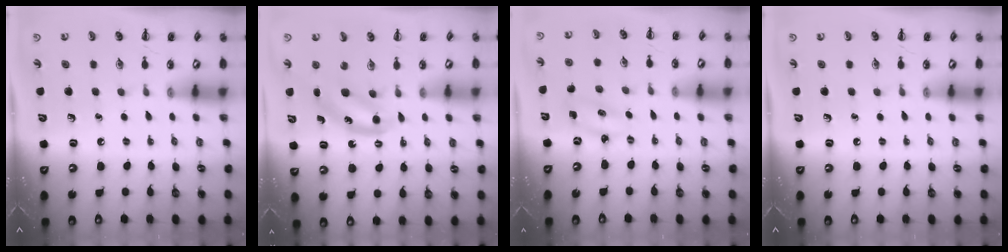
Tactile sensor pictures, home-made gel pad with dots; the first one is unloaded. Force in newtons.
{"total": 5.4, "press": 5.3, "slide": 0.8}
{"total": 2.5, "press": 2.5, "slide": 0.4}
{"total": 0.0}